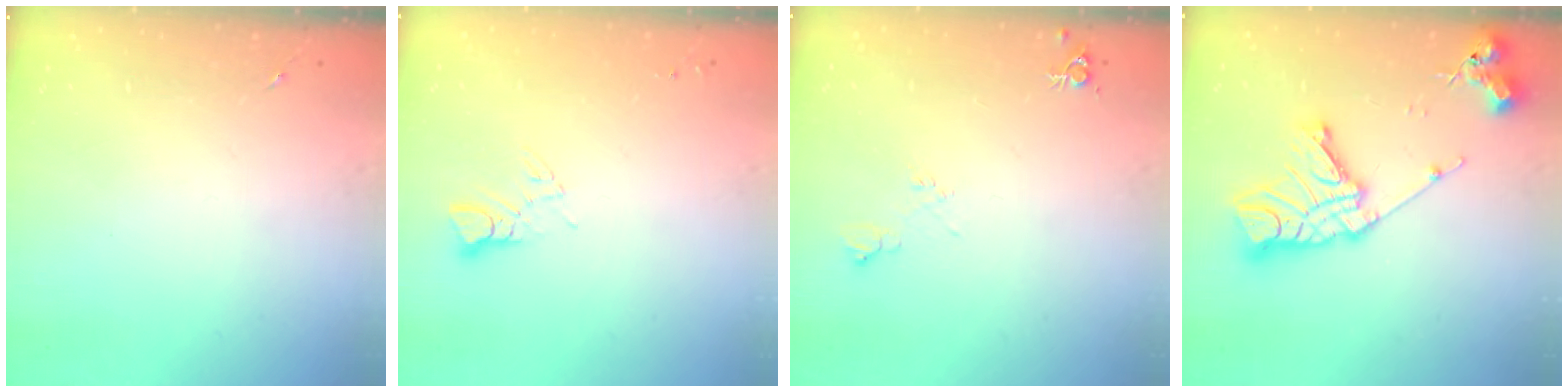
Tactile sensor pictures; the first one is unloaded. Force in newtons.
{"total": 3.8, "press": 3.8, "slide": 0.3}
{"total": 6.5, "press": 6.4, "slide": 1.0}
{"total": 19.3, "press": 19.2, "slide": 1.8}